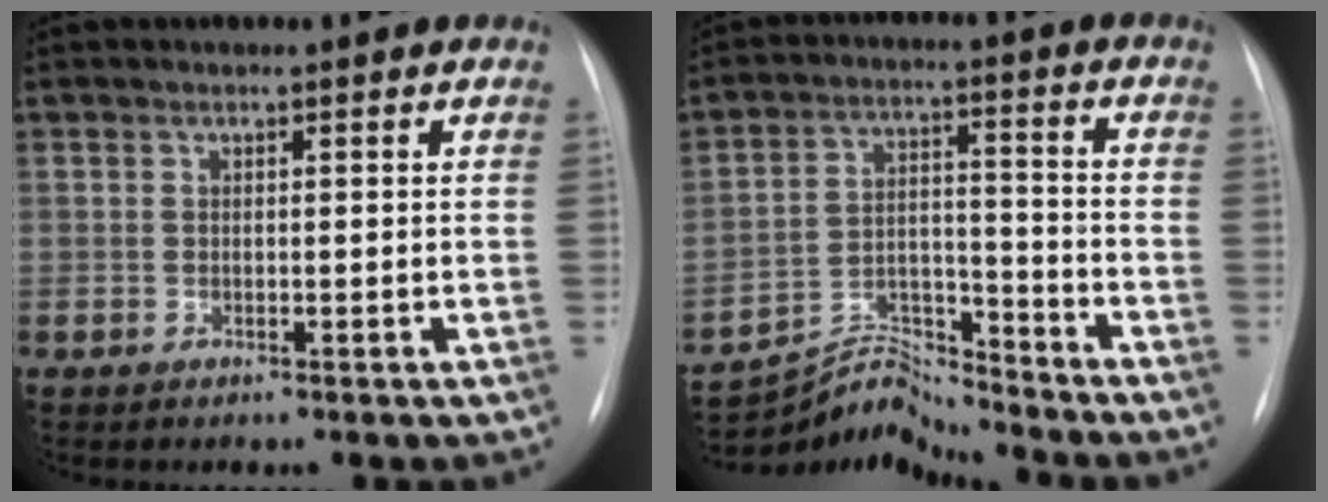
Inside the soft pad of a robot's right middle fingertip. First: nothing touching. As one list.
[{"total": 8.2, "force": [-8.1, -0.5, -1.4], "torque": [0.021, 0.035, -0.142]}]